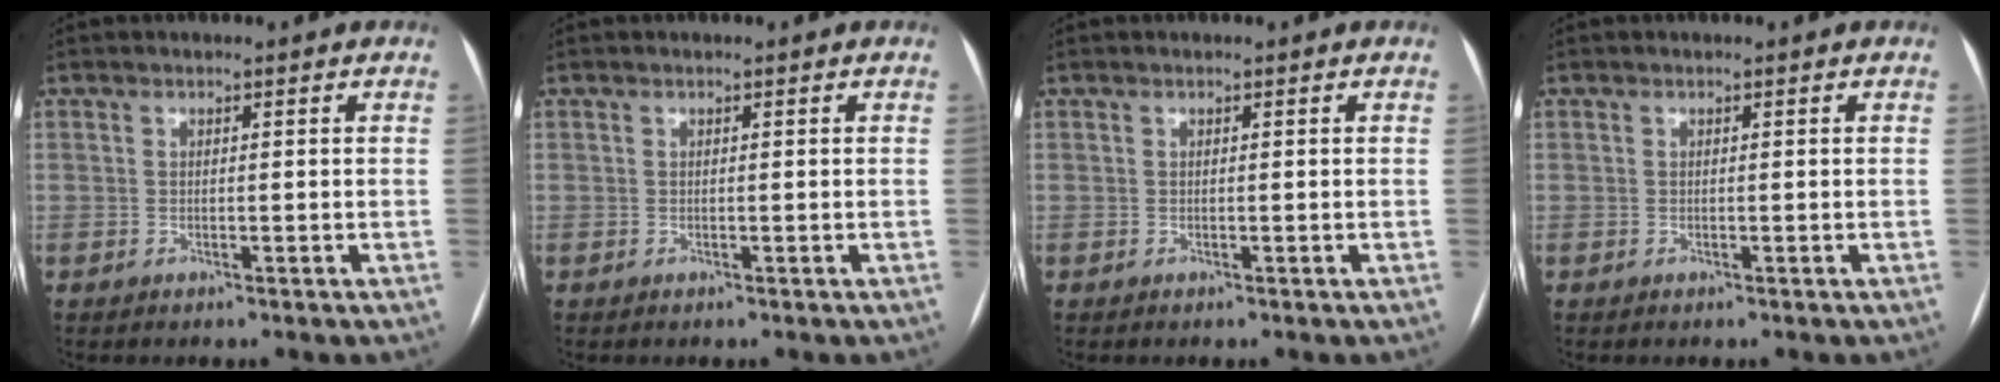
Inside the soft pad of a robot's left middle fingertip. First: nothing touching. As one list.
[{"total": 0.0}, {"total": 0.0}, {"total": 0.0}]